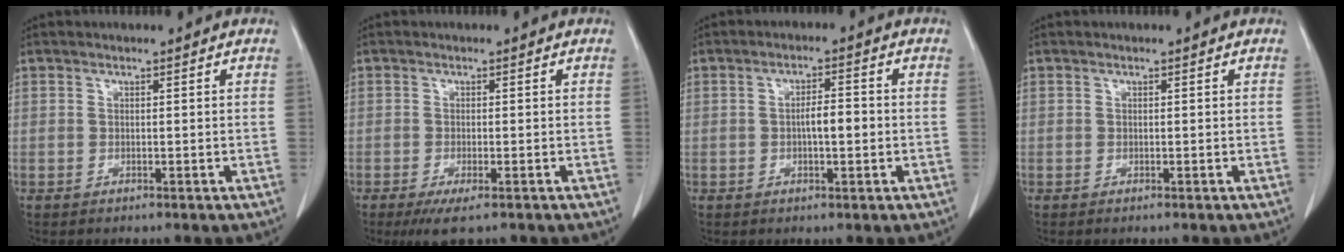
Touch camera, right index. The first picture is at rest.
{"total": 4.0, "force": [-2.7, 0.7, 2.9], "torque": [-0.052, -0.011, -0.042]}
{"total": 2.5, "force": [-0.4, 1.1, 2.2], "torque": [-0.033, 0.005, -0.006]}
{"total": 0.0}